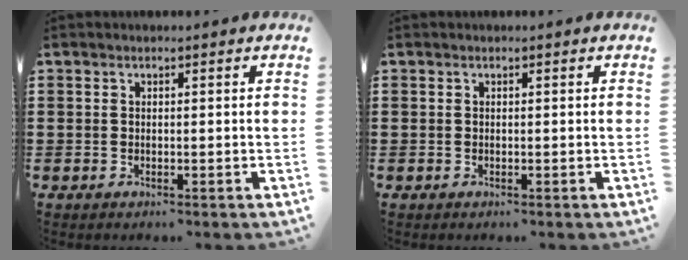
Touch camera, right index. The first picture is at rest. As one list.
[{"total": 0.0}]